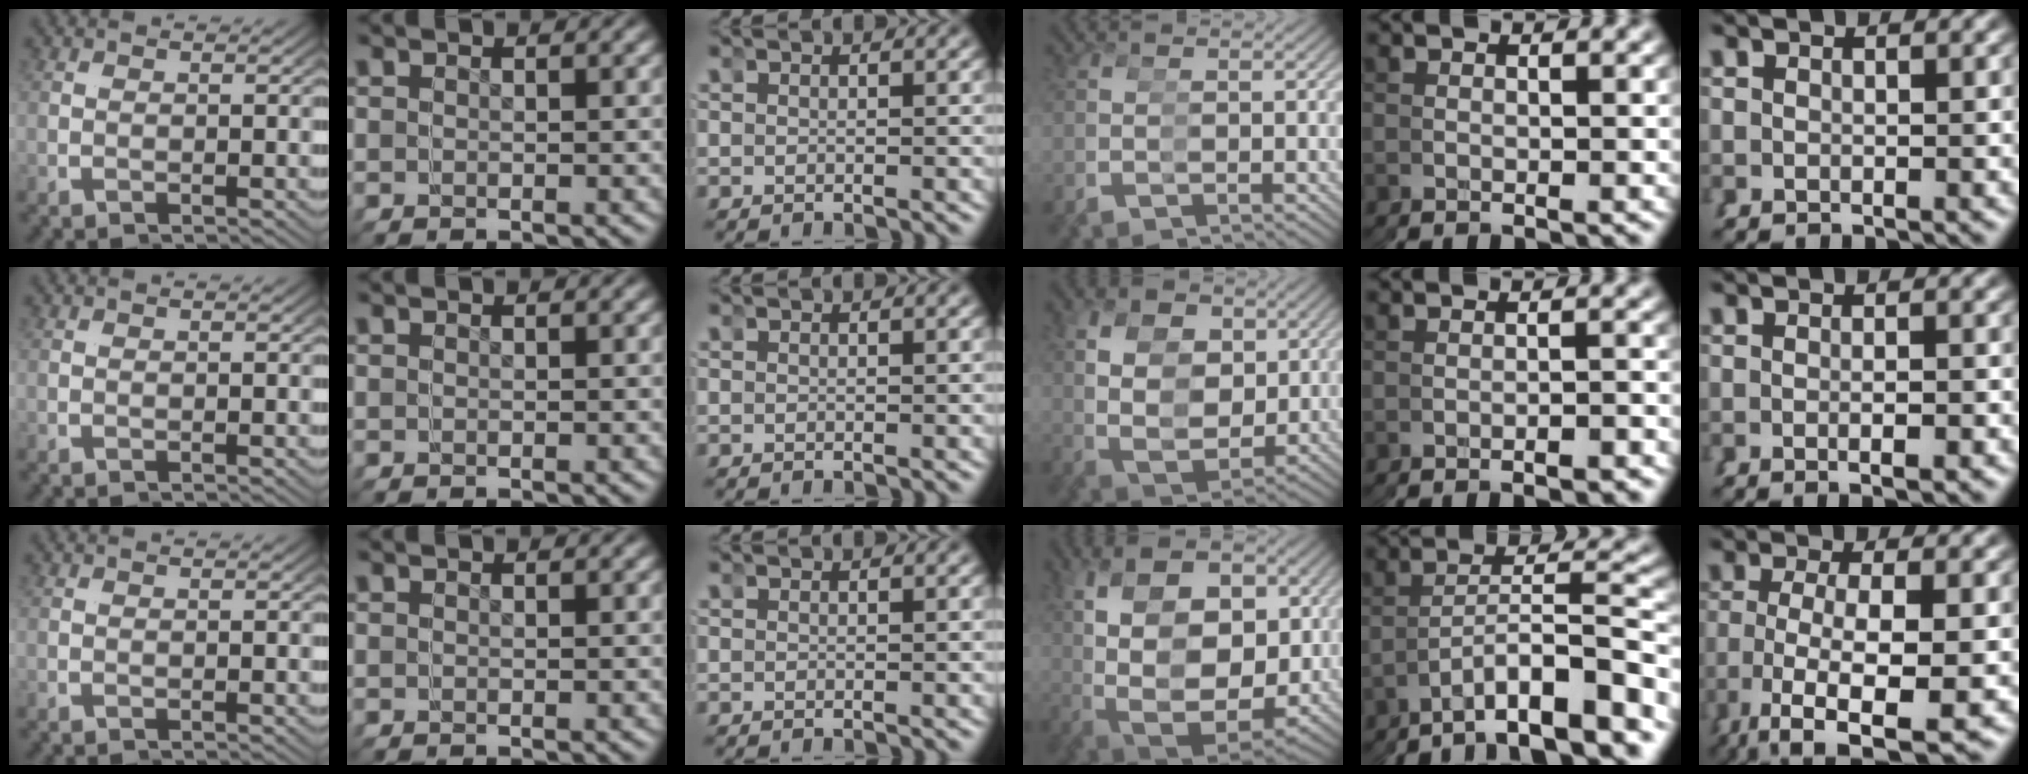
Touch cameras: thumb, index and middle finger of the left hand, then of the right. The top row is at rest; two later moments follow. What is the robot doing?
{"motion": "grasp_and_lifting", "object": "bandage"}